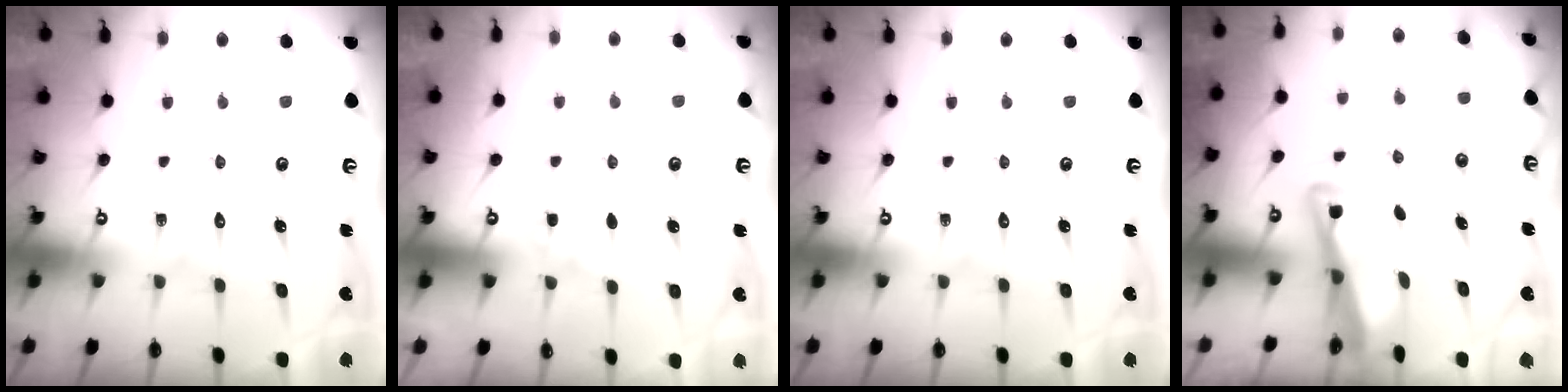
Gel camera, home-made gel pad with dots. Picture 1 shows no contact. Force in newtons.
{"total": 2.8, "press": 2.8, "slide": 0.5}
{"total": 0.0}
{"total": 3.5, "press": 3.4, "slide": 0.4}